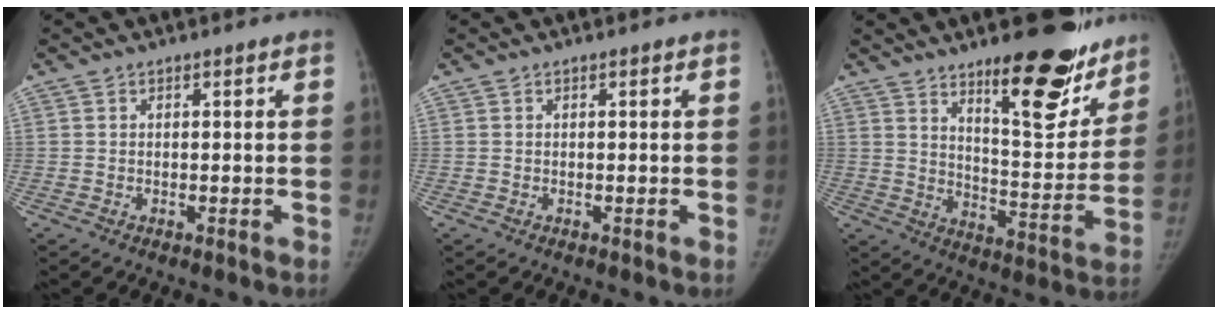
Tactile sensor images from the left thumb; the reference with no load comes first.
{"total": 0.0}
{"total": 19.3, "force": [13.0, 6.4, 12.8], "torque": [-0.119, -0.102, 0.191]}